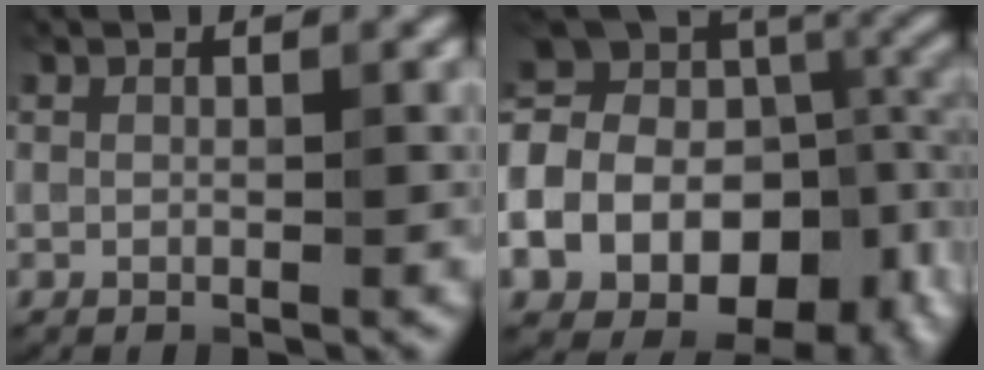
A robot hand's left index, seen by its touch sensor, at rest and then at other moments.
{"total": 20.1, "force": [-5.1, 13.7, 13.8], "torque": [-0.251, 0.011, -0.072]}